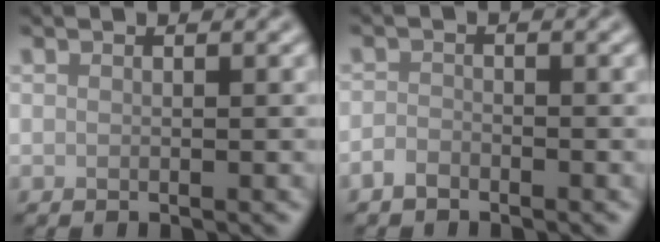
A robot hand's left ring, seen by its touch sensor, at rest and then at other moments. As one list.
[{"total": 1.3, "force": [-1.1, 0.6, 0.4], "torque": [-0.005, 0.002, -0.025]}]